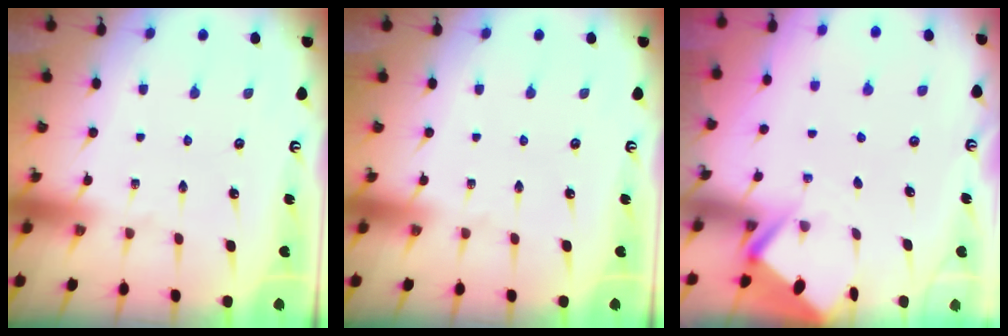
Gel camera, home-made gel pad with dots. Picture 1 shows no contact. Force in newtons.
{"total": 0.0}
{"total": 2.8, "press": 2.8, "slide": 0.4}